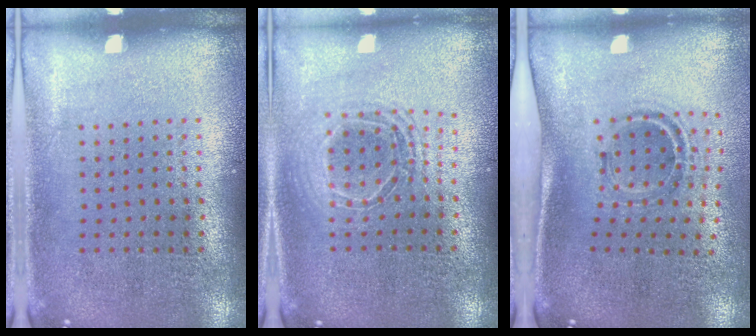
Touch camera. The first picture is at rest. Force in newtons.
{"total": 1.8, "press": 1.5, "slide": 1.0}
{"total": 1.1, "press": 1.0, "slide": 0.5}